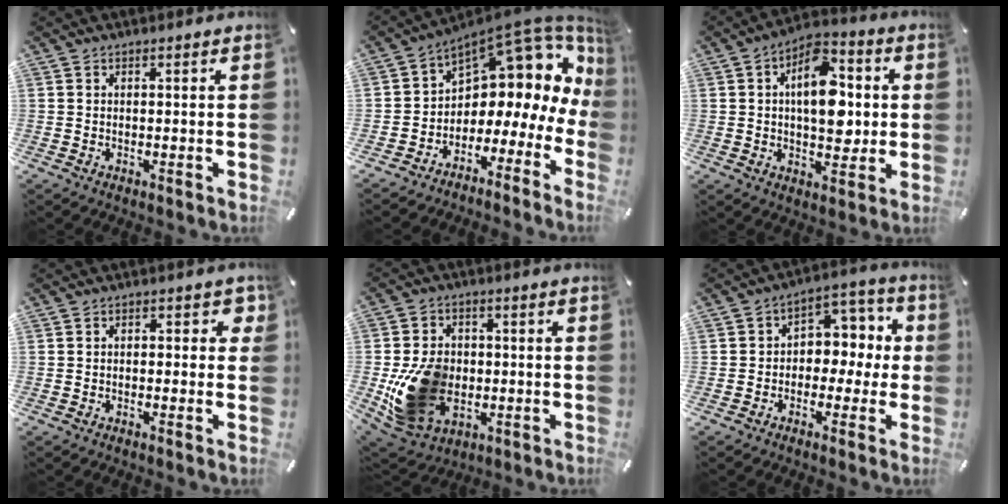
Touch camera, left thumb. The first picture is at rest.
{"total": 9.1, "force": [6.7, 5.4, 2.9], "torque": [-0.039, -0.086, 0.112]}
{"total": 13.7, "force": [1.7, 8.4, 10.7], "torque": [-0.147, -0.006, 0.029]}
{"total": 2.7, "force": [-0.7, 1.6, 2.0], "torque": [-0.032, 0.009, -0.017]}
{"total": 15.0, "force": [-2.3, 11.9, 8.8], "torque": [-0.195, 0.008, -0.036]}
{"total": 7.3, "force": [-0.8, 6.5, 3.3], "torque": [-0.034, 0.006, -0.019]}